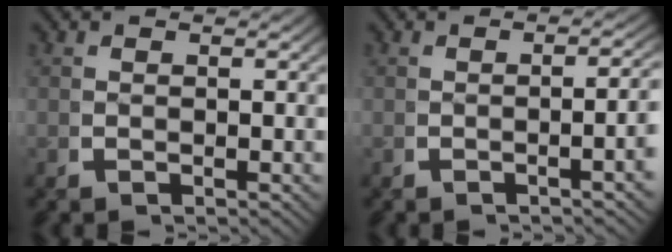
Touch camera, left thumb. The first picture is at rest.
{"total": 3.0, "force": [-0.7, 0.4, 2.9], "torque": [-0.042, 0.006, -0.013]}